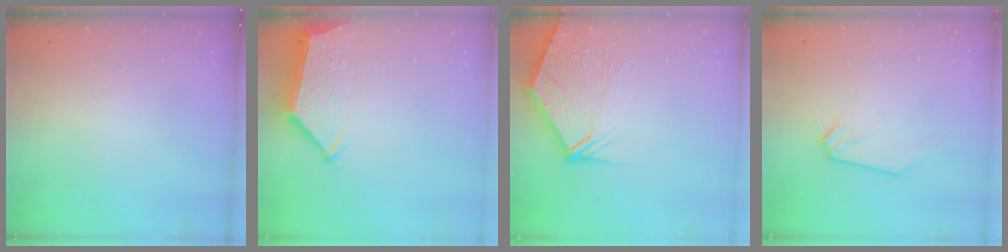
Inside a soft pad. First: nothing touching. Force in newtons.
{"total": 5.8, "press": 5.7, "slide": 0.8}
{"total": 11.5, "press": 11.4, "slide": 1.6}
{"total": 0.0}